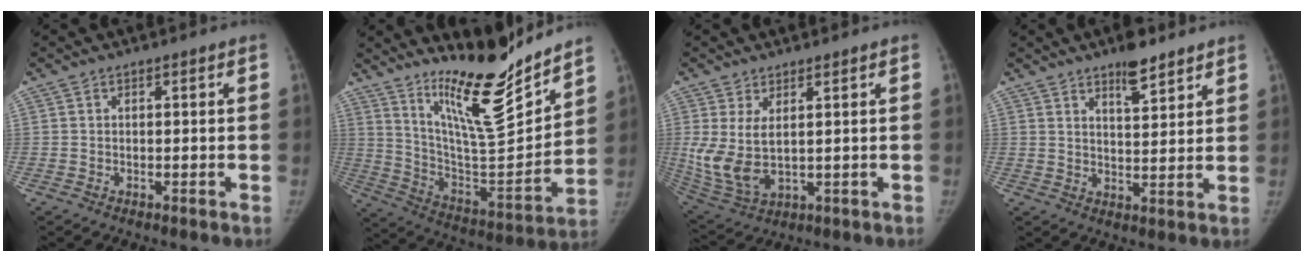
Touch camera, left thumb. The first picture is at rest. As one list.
[{"total": 19.5, "force": [15.7, 3.3, 11.1], "torque": [-0.137, -0.126, 0.272]}, {"total": 9.2, "force": [1.5, 4.8, 7.7], "torque": [-0.165, -0.015, 0.049]}, {"total": 6.6, "force": [4.9, 2.1, 3.8], "torque": [-0.038, -0.034, 0.075]}]